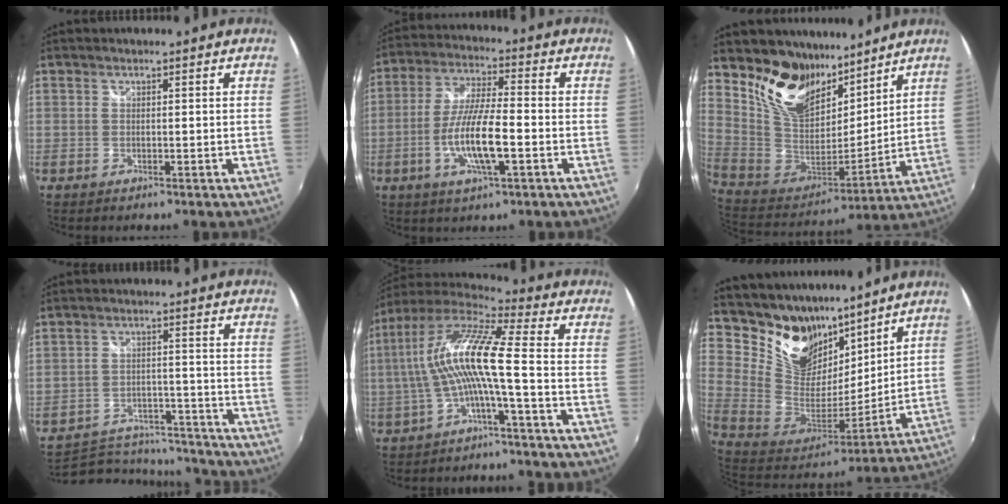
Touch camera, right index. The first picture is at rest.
{"total": 11.5, "force": [-3.6, 2.1, 10.7], "torque": [-0.215, -0.006, -0.067]}
{"total": 18.4, "force": [13.1, 10.1, 8.0], "torque": [-0.182, 0.007, 0.257]}
{"total": 16.0, "force": [-14.4, 5.8, 3.5], "torque": [-0.086, 0.028, -0.188]}
{"total": 12.3, "force": [-1.7, 0.3, 12.2], "torque": [-0.232, 0.010, -0.032]}
{"total": 20.3, "force": [15.1, 11.0, 7.9], "torque": [-0.201, 0.001, 0.290]}